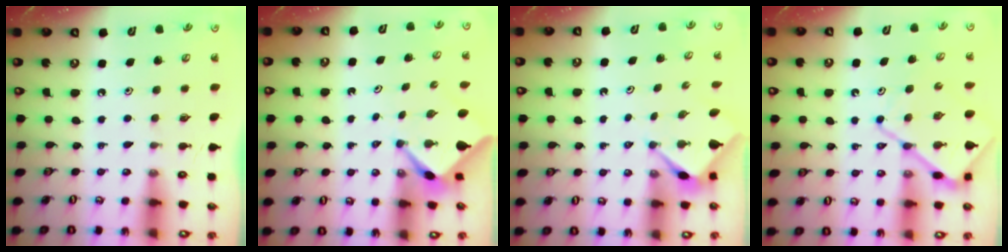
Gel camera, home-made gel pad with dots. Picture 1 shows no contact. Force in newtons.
{"total": 2.6, "press": 2.6, "slide": 0.3}
{"total": 3.3, "press": 3.3, "slide": 0.3}
{"total": 10.7, "press": 10.6, "slide": 1.0}